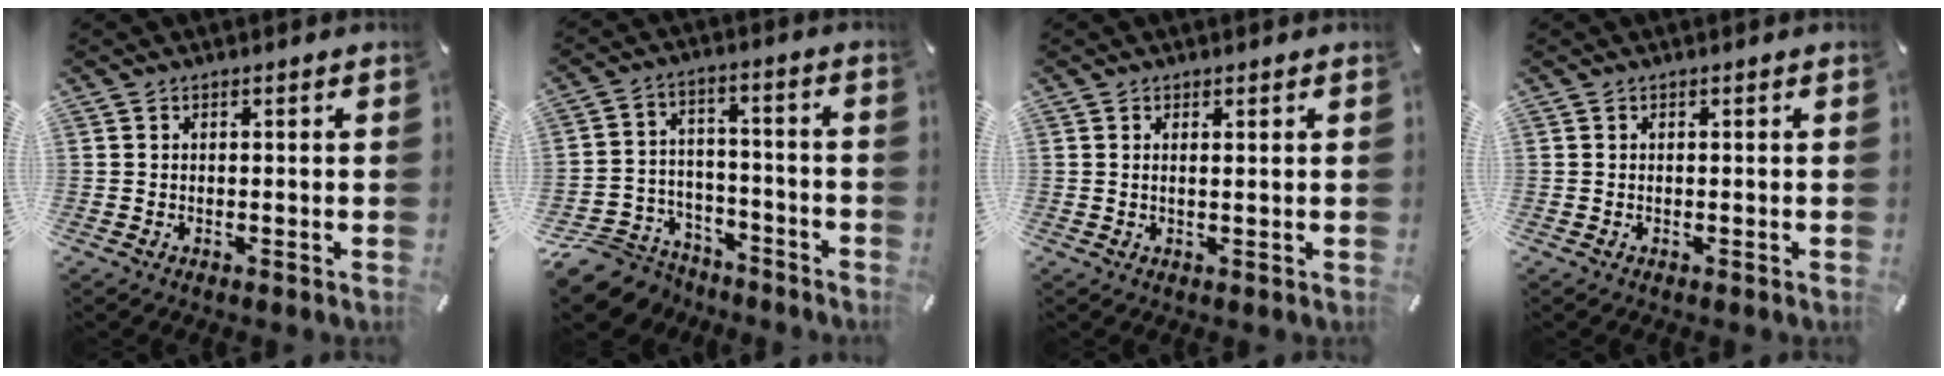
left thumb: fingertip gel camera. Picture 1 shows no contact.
{"total": 11.0, "force": [-7.6, 7.3, 2.9], "torque": [-0.057, 0.049, -0.137]}
{"total": 1.2, "force": [0.6, 0.0, 1.0], "torque": [-0.020, -0.002, 0.011]}
{"total": 0.0}